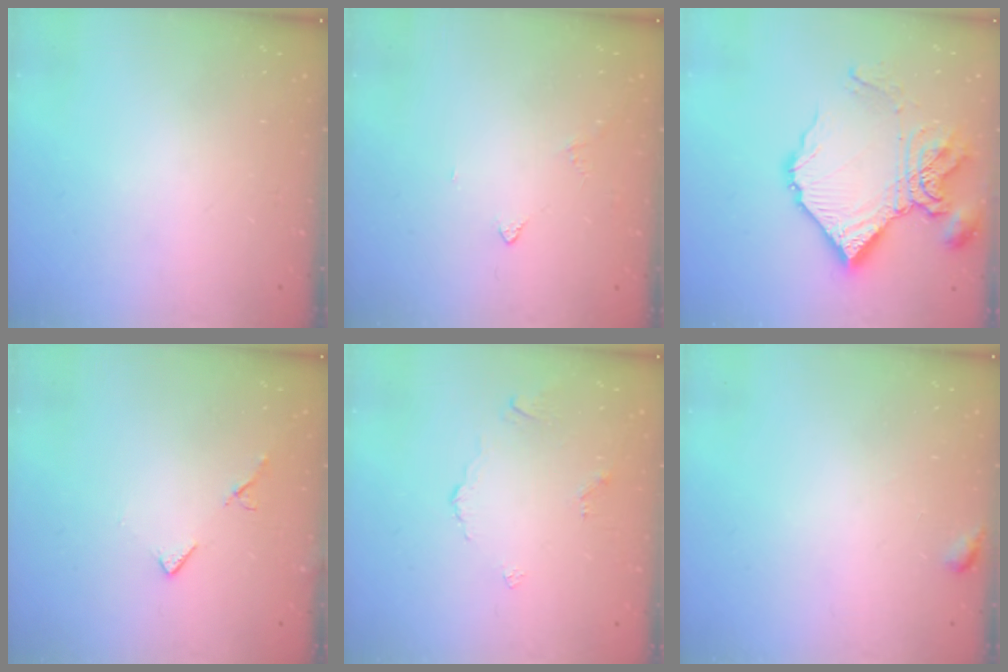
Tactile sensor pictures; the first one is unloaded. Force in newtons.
{"total": 2.9, "press": 2.9, "slide": 0.5}
{"total": 18.7, "press": 18.5, "slide": 2.2}
{"total": 5.4, "press": 5.3, "slide": 0.7}
{"total": 2.4, "press": 2.4, "slide": 0.5}
{"total": 3.5, "press": 3.5, "slide": 0.4}